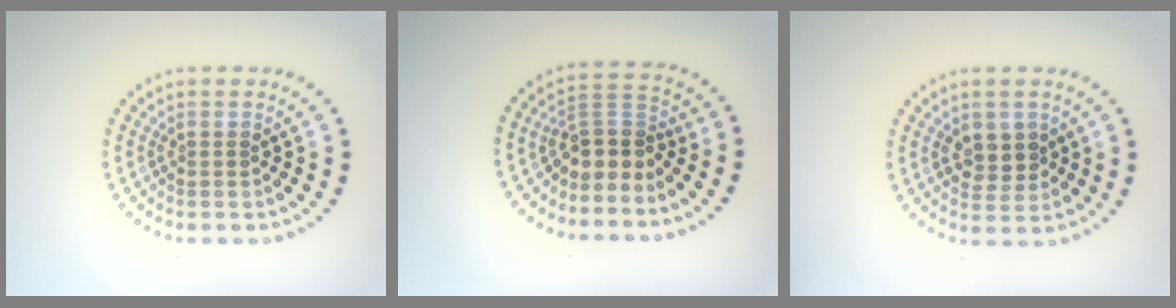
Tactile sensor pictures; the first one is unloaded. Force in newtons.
{"total": 3.3, "press": 2.5, "slide": 2.1}
{"total": 2.6, "press": 2.6, "slide": 0.4}